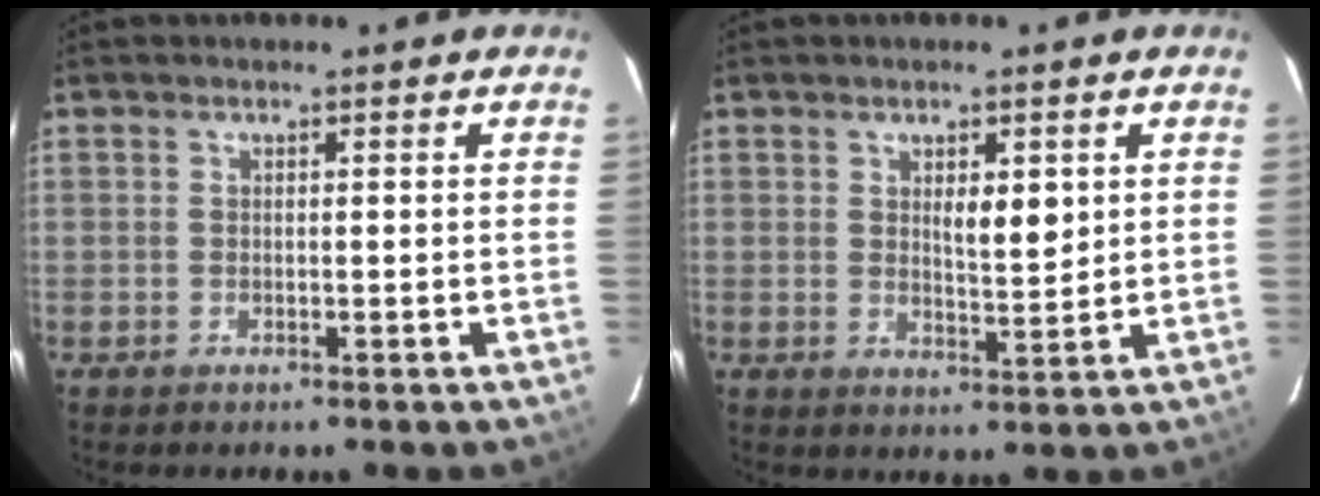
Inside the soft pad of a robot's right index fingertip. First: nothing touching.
{"total": 4.8, "force": [1.4, 1.6, 4.3], "torque": [-0.069, -0.004, 0.024]}